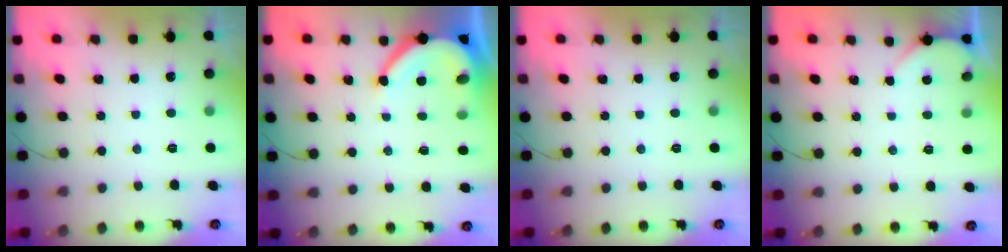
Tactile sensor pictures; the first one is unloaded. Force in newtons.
{"total": 7.6, "press": 7.5, "slide": 0.6}
{"total": 0.0}
{"total": 1.8, "press": 1.8, "slide": 0.2}